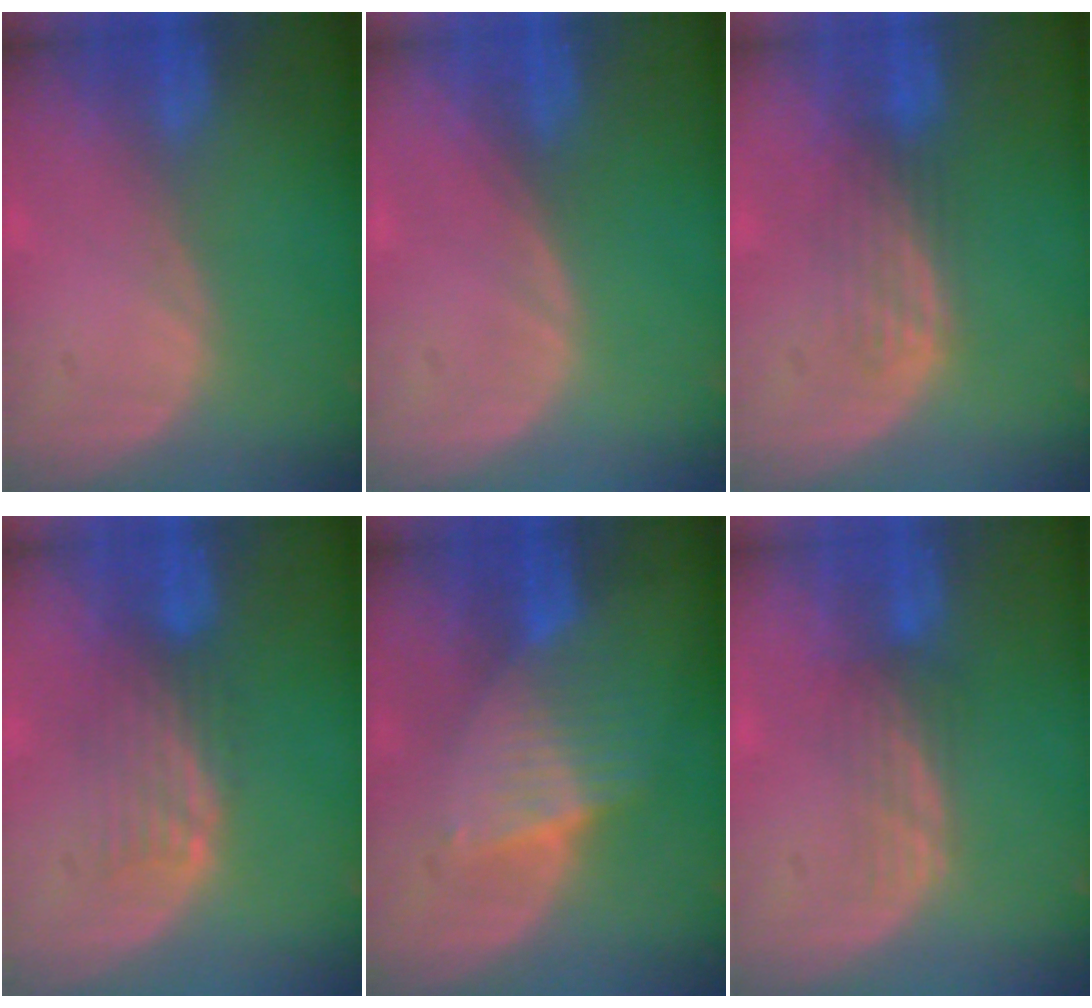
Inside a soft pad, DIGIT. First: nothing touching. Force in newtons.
{"total": 0.0}
{"total": 3.4, "press": 3.1, "slide": 1.5}
{"total": 4.7, "press": 4.1, "slide": 2.4}
{"total": 6.7, "press": 5.9, "slide": 3.2}
{"total": 3.4, "press": 2.9, "slide": 1.9}